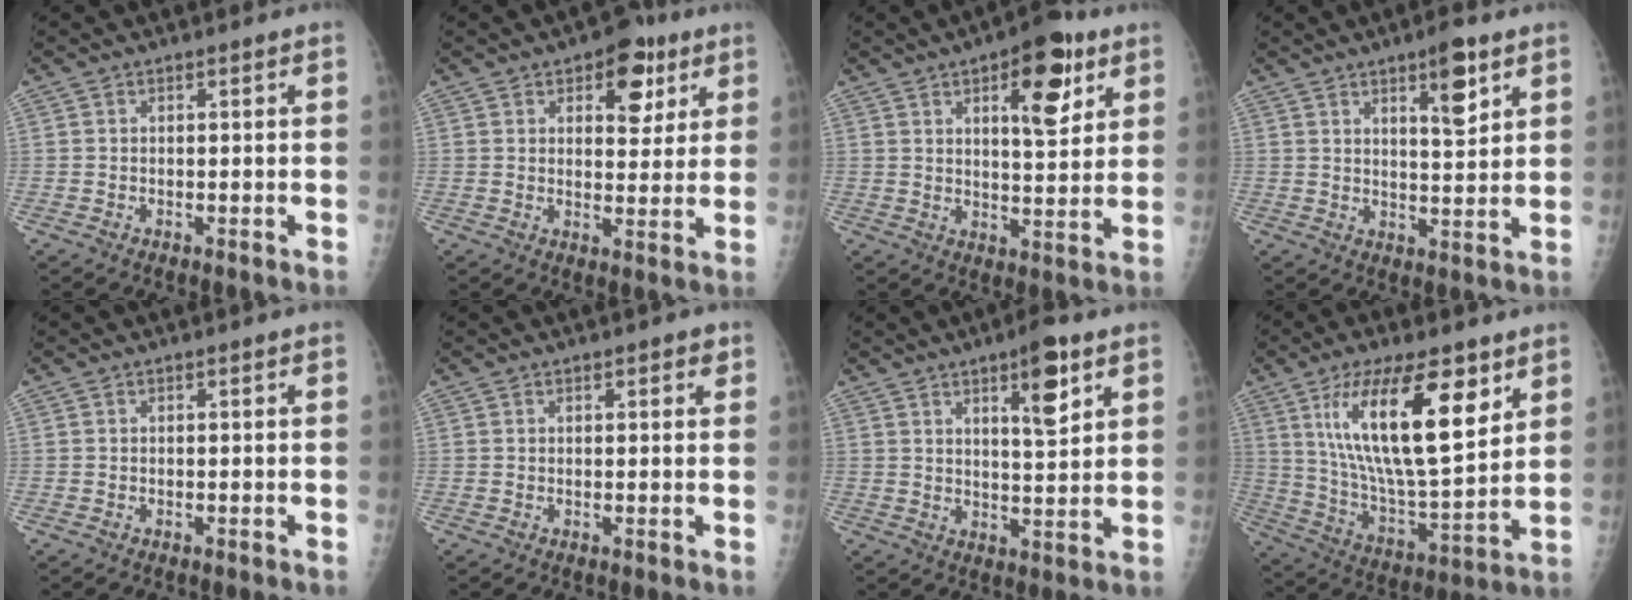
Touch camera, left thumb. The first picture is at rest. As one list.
[{"total": 9.0, "force": [4.4, 5.3, 5.8], "torque": [-0.035, -0.014, 0.054]}, {"total": 12.2, "force": [5.7, 4.8, 9.7], "torque": [-0.107, -0.024, 0.078]}, {"total": 7.5, "force": [4.1, 2.1, 5.9], "torque": [-0.076, -0.026, 0.061]}, {"total": 0.0}, {"total": 2.0, "force": [1.1, 0.8, 1.4], "torque": [-0.009, -0.002, 0.011]}, {"total": 8.6, "force": [4.5, 2.3, 6.9], "torque": [-0.093, -0.027, 0.067]}, {"total": 21.8, "force": [9.4, 7.5, 18.2], "torque": [-0.301, -0.046, 0.168]}]